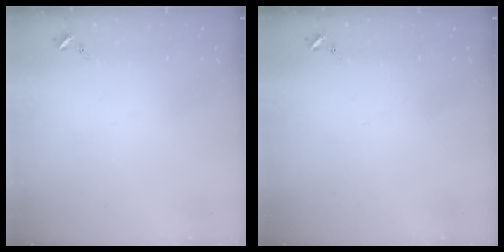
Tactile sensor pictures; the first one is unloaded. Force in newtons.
{"total": 0.0}